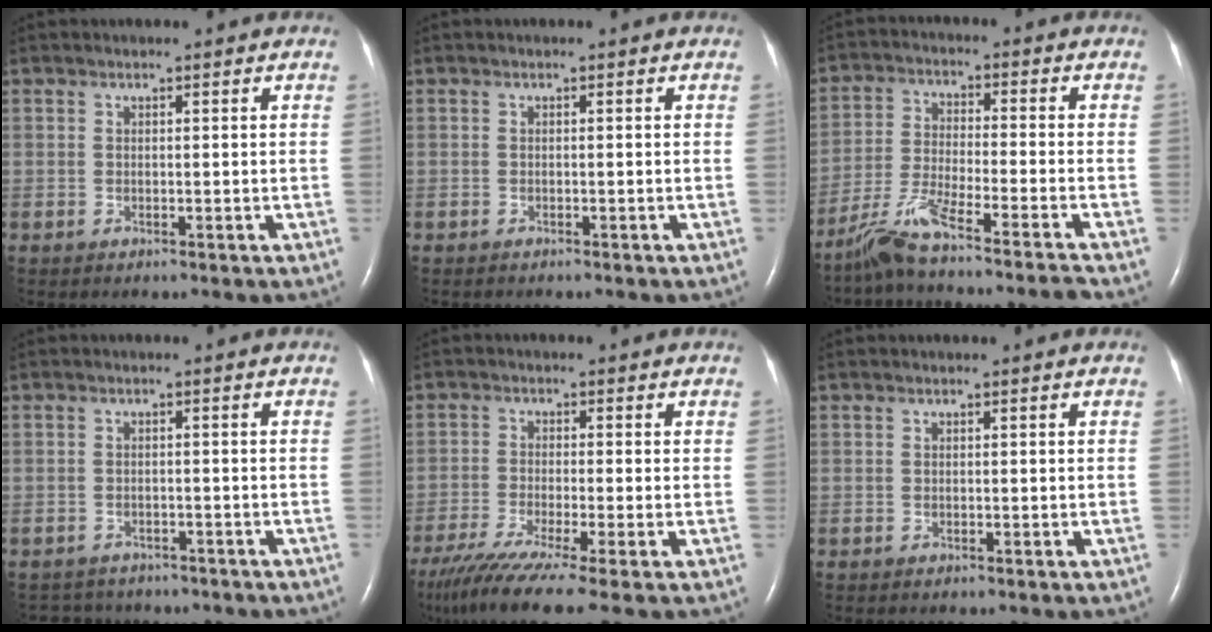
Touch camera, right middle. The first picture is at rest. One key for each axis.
{"total": 0.5, "fx": -0.5, "fy": 0.1, "fz": 0.2, "tx": -0.011, "ty": -0.003, "tz": -0.007}
{"total": 10.8, "fx": -9.2, "fy": -1.9, "fz": 5.3, "tx": -0.093, "ty": -0.018, "tz": -0.161}
{"total": 7.0, "fx": -6.0, "fy": 3.4, "fz": 1.2, "tx": -0.022, "ty": 0.007, "tz": -0.068}
{"total": 11.6, "fx": -8.5, "fy": -0.4, "fz": 7.8, "tx": -0.134, "ty": -0.034, "tz": -0.143}
{"total": 0.0}